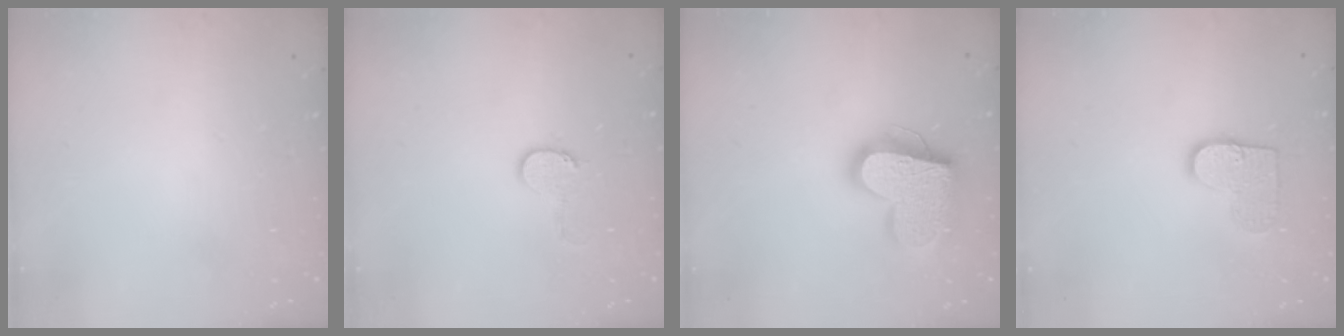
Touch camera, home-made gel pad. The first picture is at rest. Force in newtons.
{"total": 6.9, "press": 6.8, "slide": 0.7}
{"total": 19.5, "press": 19.4, "slide": 1.6}
{"total": 9.8, "press": 9.8, "slide": 0.4}